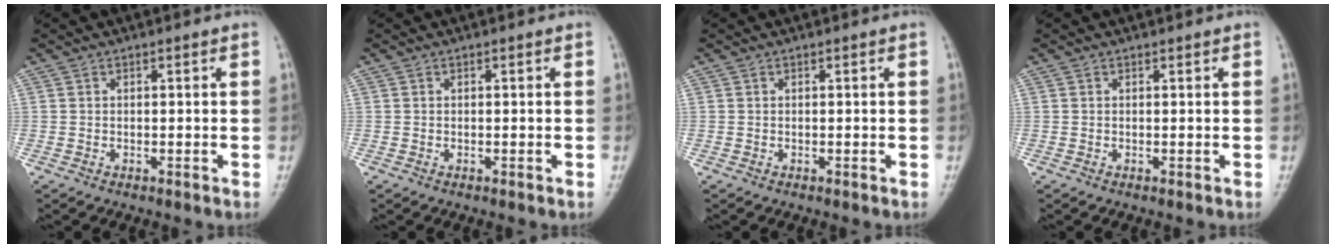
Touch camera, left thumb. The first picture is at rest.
{"total": 0.0}
{"total": 0.0}
{"total": 0.0}